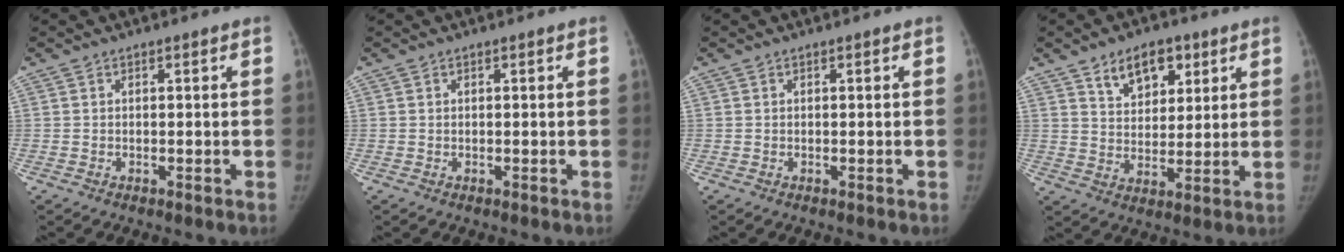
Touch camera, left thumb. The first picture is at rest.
{"total": 0.0}
{"total": 0.0}
{"total": 9.4, "force": [5.3, 5.8, 5.2], "torque": [-0.045, -0.027, 0.087]}